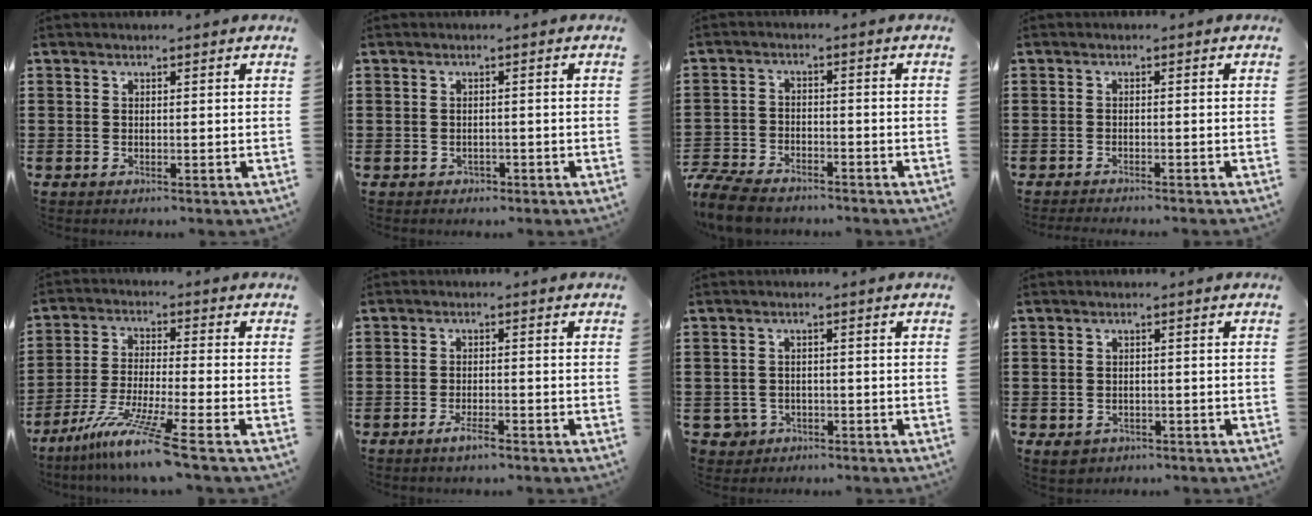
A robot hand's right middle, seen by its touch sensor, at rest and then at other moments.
{"total": 0.6, "force": [-0.5, 0.4, 0.0], "torque": [-0.003, 0.002, -0.011]}
{"total": 6.3, "force": [-5.9, 1.5, 1.8], "torque": [-0.049, 0.008, -0.120]}
{"total": 1.2, "force": [-1.1, -0.1, 0.2], "torque": [-0.004, 0.000, -0.022]}
{"total": 9.3, "force": [-6.9, -0.9, 6.2], "torque": [-0.124, -0.017, -0.139]}
{"total": 2.6, "force": [-1.8, 0.6, 1.9], "torque": [-0.030, 0.003, -0.032]}
{"total": 2.1, "force": [-1.4, 1.5, 0.2], "torque": [-0.020, -0.005, -0.034]}
{"total": 1.4, "force": [-1.0, 0.9, 0.2], "torque": [-0.010, 0.001, -0.024]}